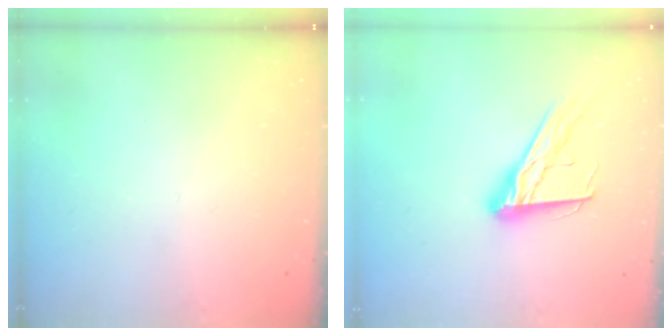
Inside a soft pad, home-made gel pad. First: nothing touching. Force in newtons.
{"total": 14.8, "press": 14.8, "slide": 1.3}